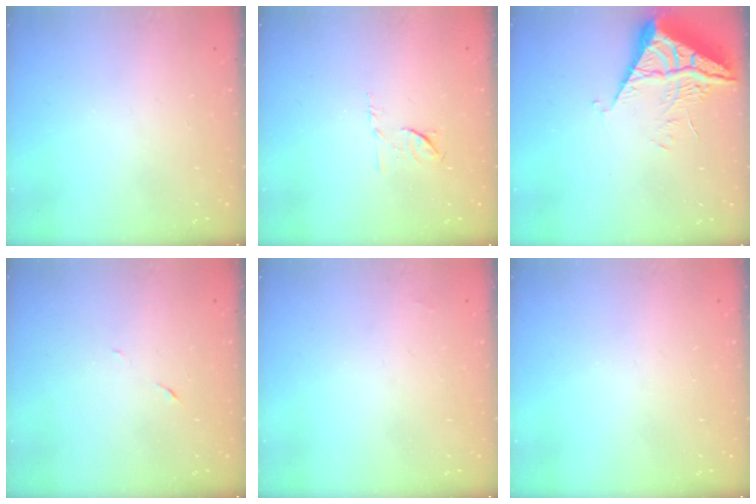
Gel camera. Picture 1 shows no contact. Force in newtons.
{"total": 6.1, "press": 6.0, "slide": 1.1}
{"total": 6.6, "press": 6.6, "slide": 0.6}
{"total": 5.0, "press": 4.8, "slide": 1.4}
{"total": 1.3, "press": 1.3, "slide": 0.2}
{"total": 0.0}